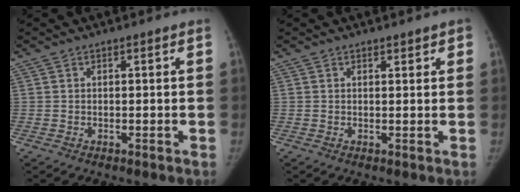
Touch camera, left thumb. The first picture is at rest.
{"total": 1.4, "force": [1.1, 0.7, 0.7], "torque": [0.002, -0.004, 0.011]}